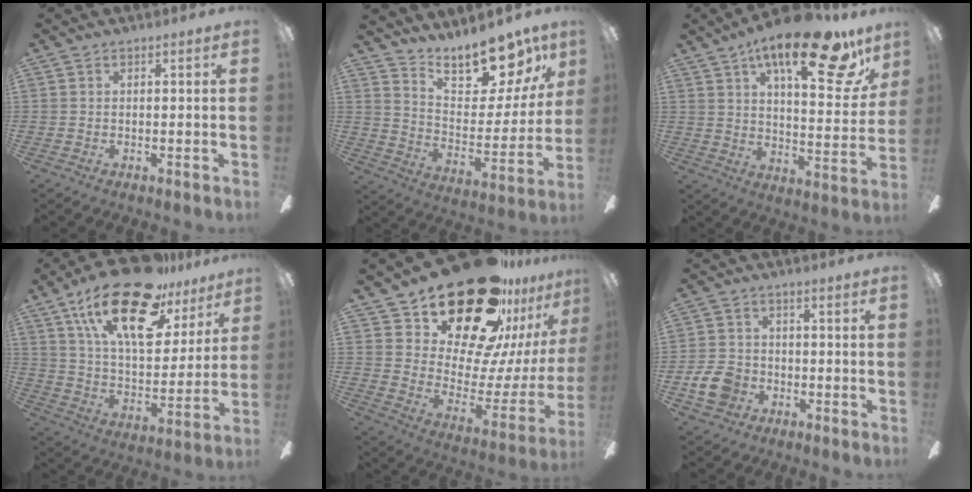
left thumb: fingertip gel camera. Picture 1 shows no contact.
{"total": 17.8, "force": [15.3, 5.9, 6.9], "torque": [-0.111, -0.117, 0.267]}
{"total": 23.7, "force": [14.3, 7.9, 17.2], "torque": [-0.256, -0.075, 0.223]}
{"total": 25.7, "force": [15.2, 11.3, 17.4], "torque": [-0.290, -0.080, 0.263]}
{"total": 30.0, "force": [22.6, 13.6, 14.3], "torque": [-0.199, -0.165, 0.415]}
{"total": 8.0, "force": [-2.8, 6.3, 3.9], "torque": [-0.096, 0.016, -0.055]}